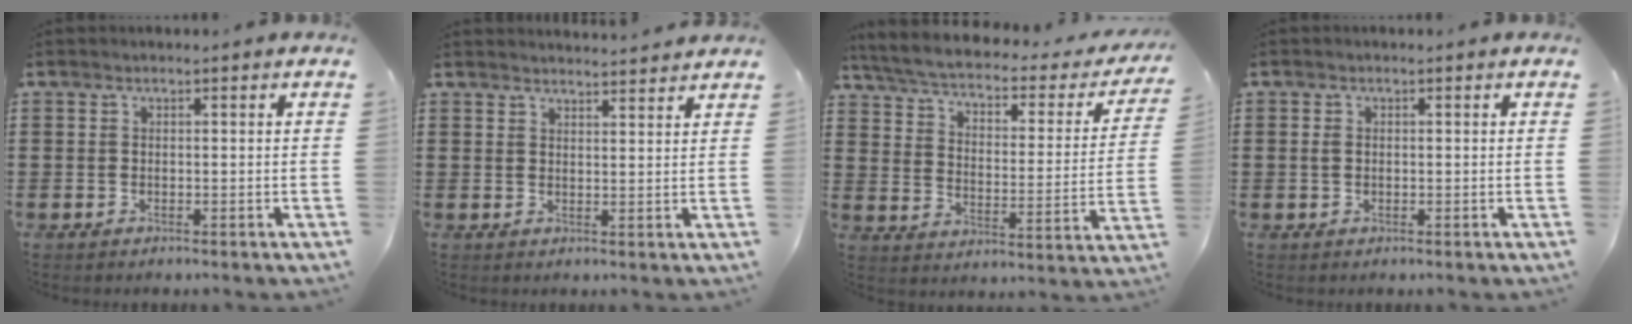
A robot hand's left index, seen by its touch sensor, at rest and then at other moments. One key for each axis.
{"total": 2.4, "fx": 2.4, "fy": -0.2, "fz": 0.0, "tx": -0.006, "ty": -0.007, "tz": 0.046}
{"total": 3.3, "fx": 2.5, "fy": 0.6, "fz": 2.0, "tx": -0.056, "ty": -0.027, "tz": 0.033}
{"total": 1.2, "fx": 0.0, "fy": 0.8, "fz": 0.9, "tx": -0.029, "ty": 0.001, "tz": -0.003}